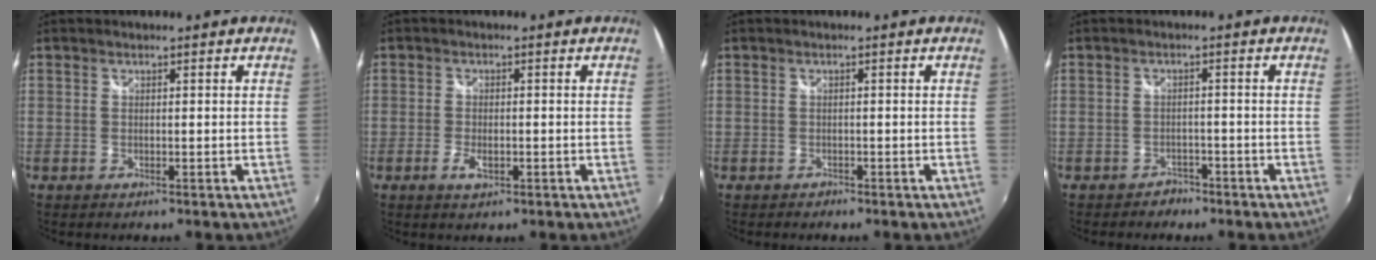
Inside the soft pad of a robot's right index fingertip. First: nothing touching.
{"total": 2.9, "force": [-1.3, 1.4, 2.2], "torque": [-0.046, -0.006, -0.022]}
{"total": 1.0, "force": [-0.9, 0.5, 0.1], "torque": [-0.006, -0.001, -0.013]}
{"total": 3.1, "force": [-2.4, 2.0, 0.2], "torque": [-0.009, 0.001, -0.038]}